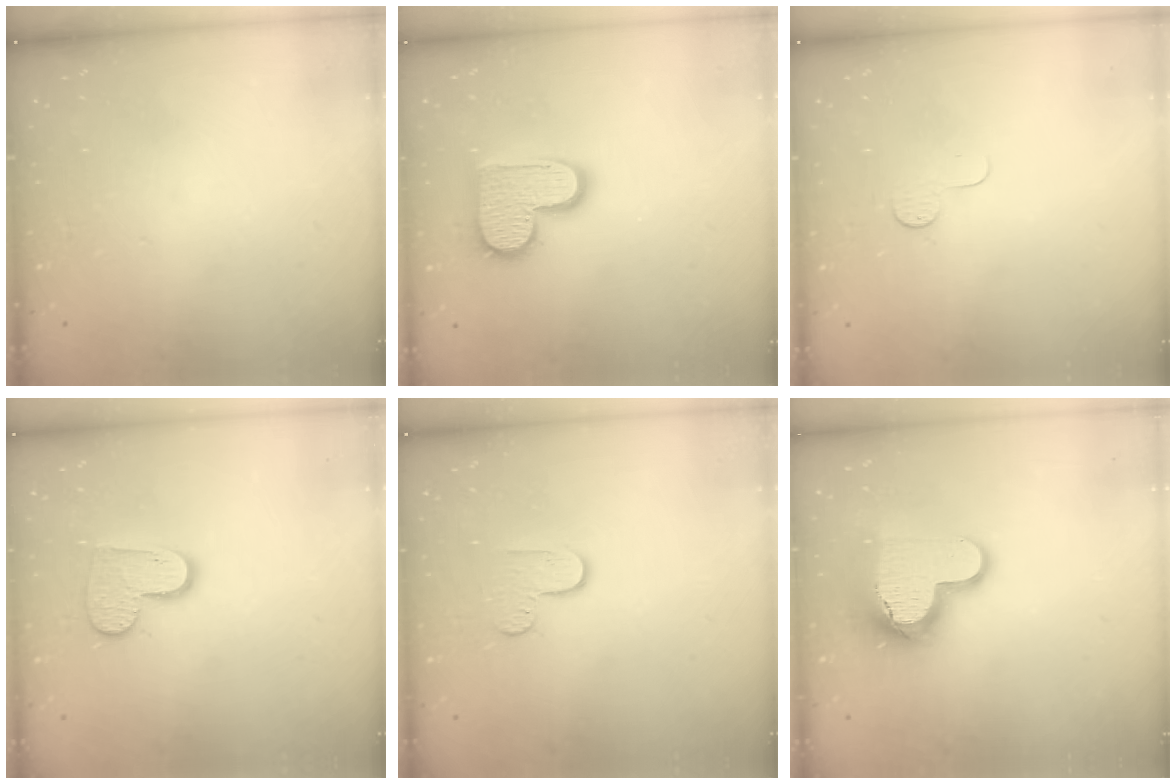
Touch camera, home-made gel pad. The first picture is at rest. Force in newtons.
{"total": 13.5, "press": 13.5, "slide": 0.8}
{"total": 4.0, "press": 4.0, "slide": 0.4}
{"total": 10.0, "press": 10.0, "slide": 0.9}
{"total": 4.5, "press": 4.5, "slide": 0.4}
{"total": 14.6, "press": 14.5, "slide": 1.2}